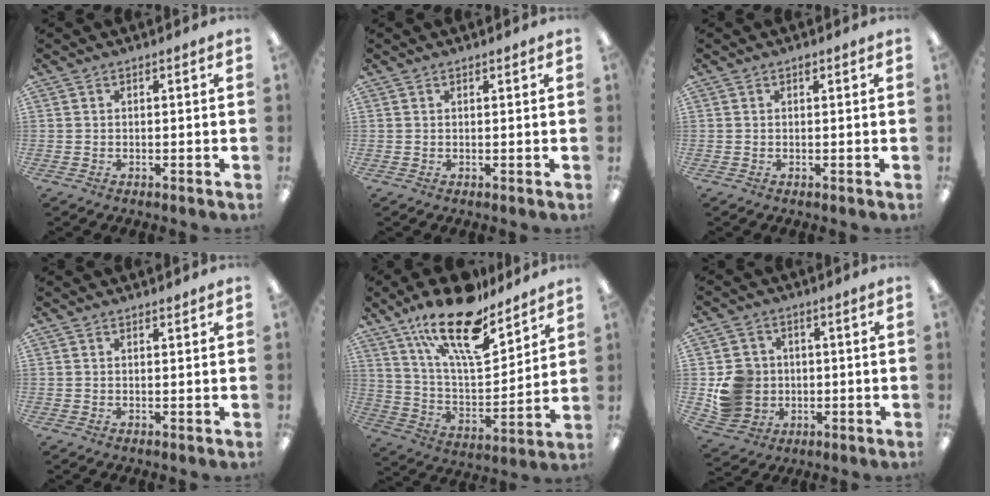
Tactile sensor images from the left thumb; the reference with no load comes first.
{"total": 0.5, "force": [0.5, 0.2, 0.2], "torque": [0.004, -0.002, 0.007]}
{"total": 0.8, "force": [0.6, 0.3, 0.4], "torque": [-0.002, -0.001, 0.008]}
{"total": 0.9, "force": [0.8, 0.2, 0.2], "torque": [0.004, -0.004, 0.014]}
{"total": 21.6, "force": [15.4, 7.8, 13.1], "torque": [-0.219, -0.096, 0.264]}
{"total": 9.5, "force": [-0.3, 9.0, 2.8], "torque": [-0.067, 0.010, 0.004]}